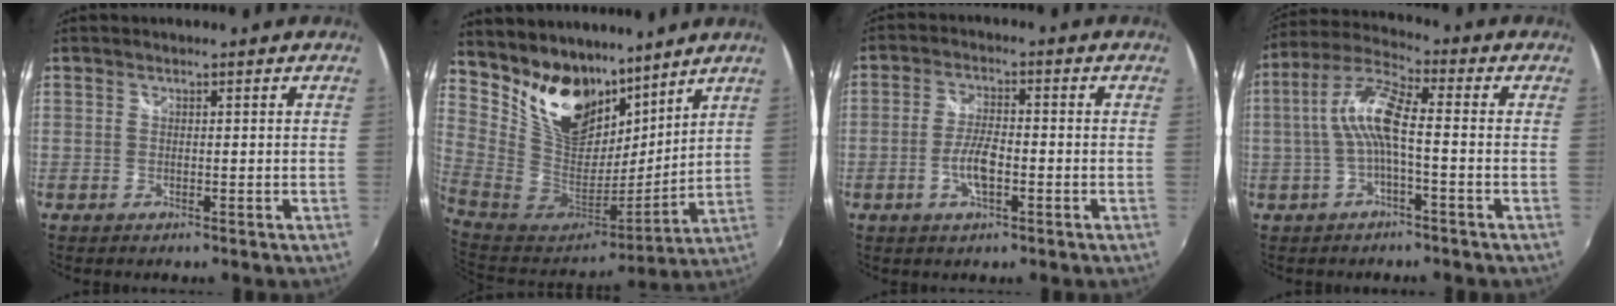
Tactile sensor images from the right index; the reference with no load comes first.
{"total": 22.1, "force": [15.2, 13.0, 9.4], "torque": [-0.230, 0.010, 0.295]}
{"total": 5.7, "force": [-2.0, 1.8, 5.0], "torque": [-0.103, 0.002, -0.037]}
{"total": 8.7, "force": [-0.8, 1.8, 8.5], "torque": [-0.182, 0.017, -0.015]}